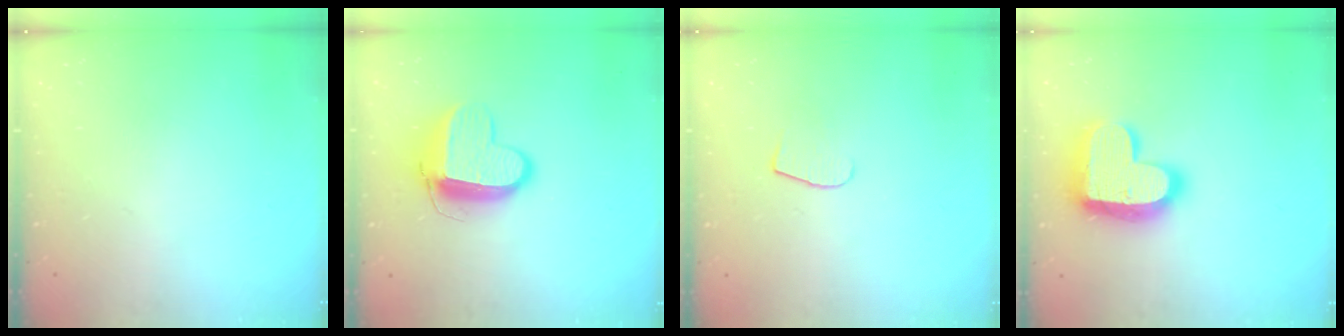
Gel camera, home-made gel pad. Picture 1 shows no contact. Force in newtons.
{"total": 11.7, "press": 11.6, "slide": 1.3}
{"total": 5.5, "press": 5.5, "slide": 0.5}
{"total": 19.9, "press": 19.9, "slide": 1.3}